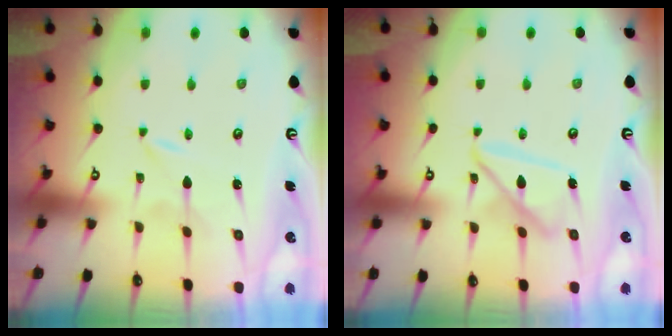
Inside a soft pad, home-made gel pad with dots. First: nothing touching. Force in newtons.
{"total": 13.2, "press": 13.1, "slide": 1.2}